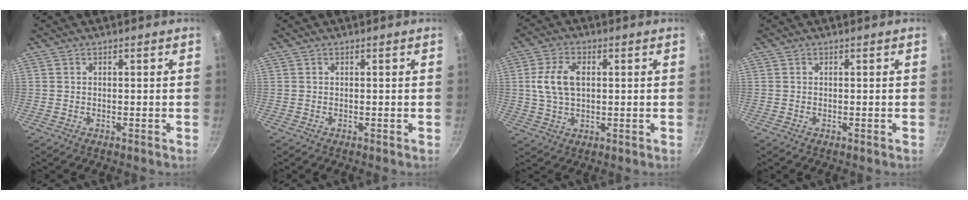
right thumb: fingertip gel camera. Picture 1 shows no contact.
{"total": 0.0}
{"total": 8.0, "force": [1.2, 4.7, 6.4], "torque": [-0.129, 0.007, 0.025]}
{"total": 0.0}